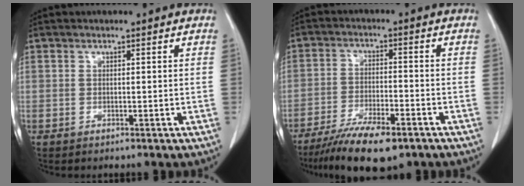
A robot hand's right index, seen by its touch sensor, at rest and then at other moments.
{"total": 11.4, "force": [-8.2, 2.9, 7.3], "torque": [-0.121, -0.020, -0.133]}